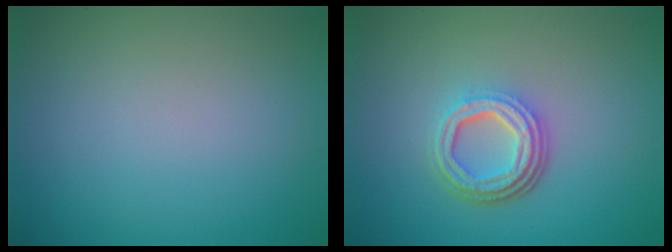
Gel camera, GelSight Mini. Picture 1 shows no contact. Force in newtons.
{"total": 4.4, "press": 3.3, "slide": 3.0}